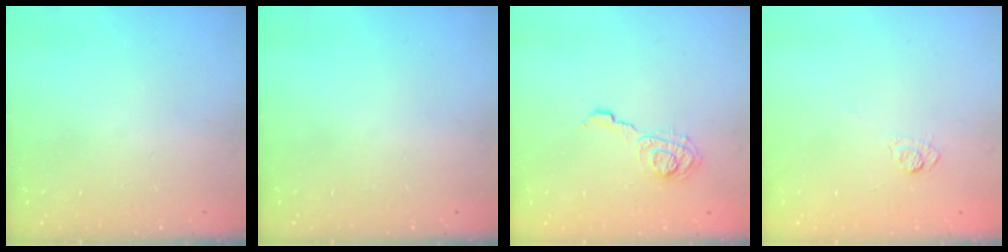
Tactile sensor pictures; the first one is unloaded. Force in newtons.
{"total": 0.0}
{"total": 9.2, "press": 9.2, "slide": 0.4}
{"total": 4.0, "press": 3.7, "slide": 1.5}